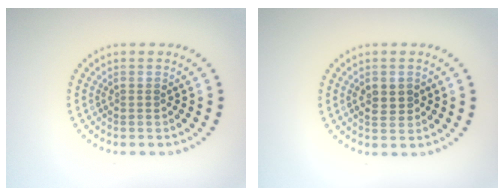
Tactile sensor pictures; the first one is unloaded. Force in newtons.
{"total": 1.6, "press": 1.6, "slide": 0.1}